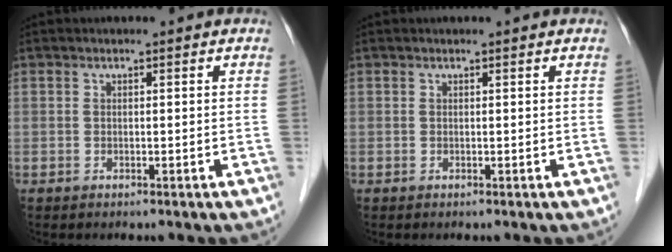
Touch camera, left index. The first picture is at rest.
{"total": 0.6, "force": [0.6, 0.0, 0.1], "torque": [-0.005, 0.002, 0.006]}